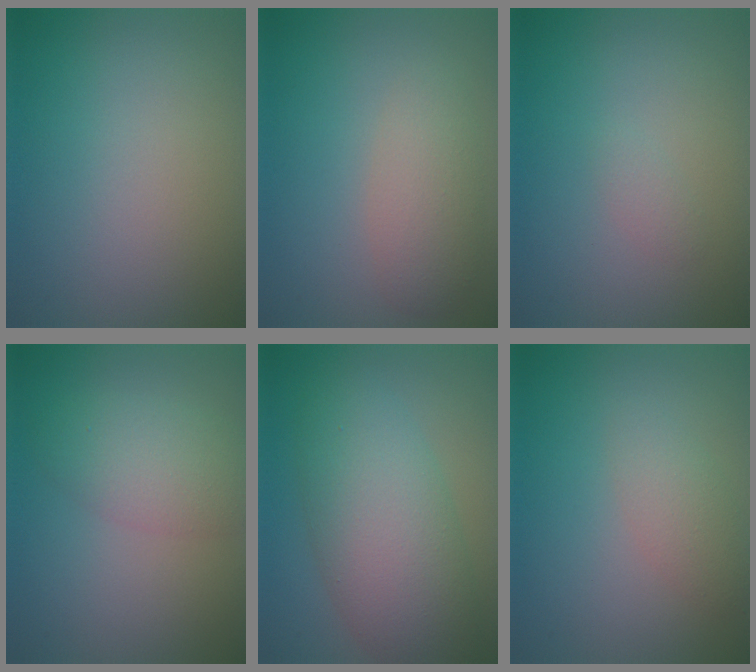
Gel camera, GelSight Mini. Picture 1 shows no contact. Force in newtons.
{"total": 3.0, "press": 3.0, "slide": 0.2}
{"total": 0.6, "press": 0.6, "slide": 0.0}
{"total": 3.9, "press": 3.9, "slide": 0.2}
{"total": 7.8, "press": 7.8, "slide": 0.2}
{"total": 2.1, "press": 2.1, "slide": 0.2}